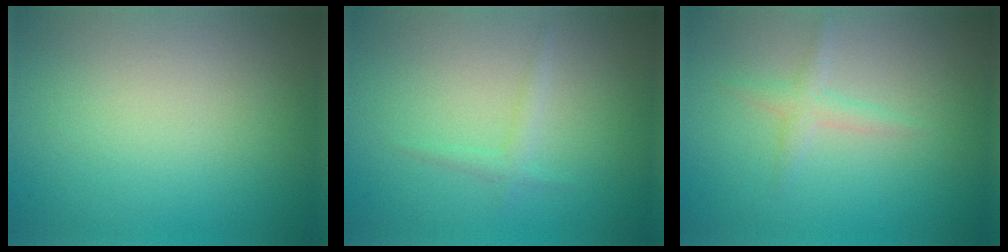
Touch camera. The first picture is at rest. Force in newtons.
{"total": 1.1, "press": 1.1, "slide": 0.1}
{"total": 1.5, "press": 1.5, "slide": 0.1}